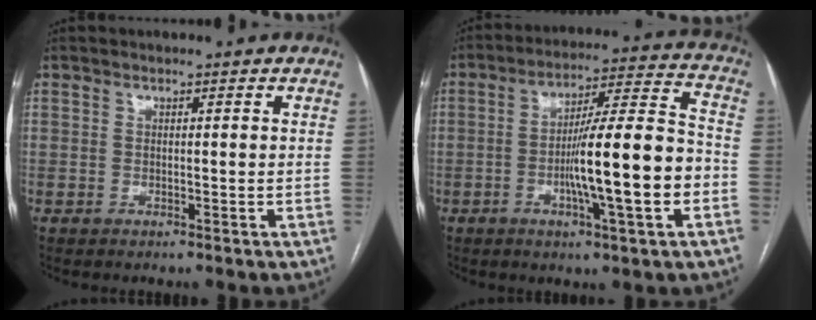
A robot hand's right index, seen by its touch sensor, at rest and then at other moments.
{"total": 15.7, "force": [-3.8, 0.7, 15.2], "torque": [-0.245, 0.008, -0.061]}